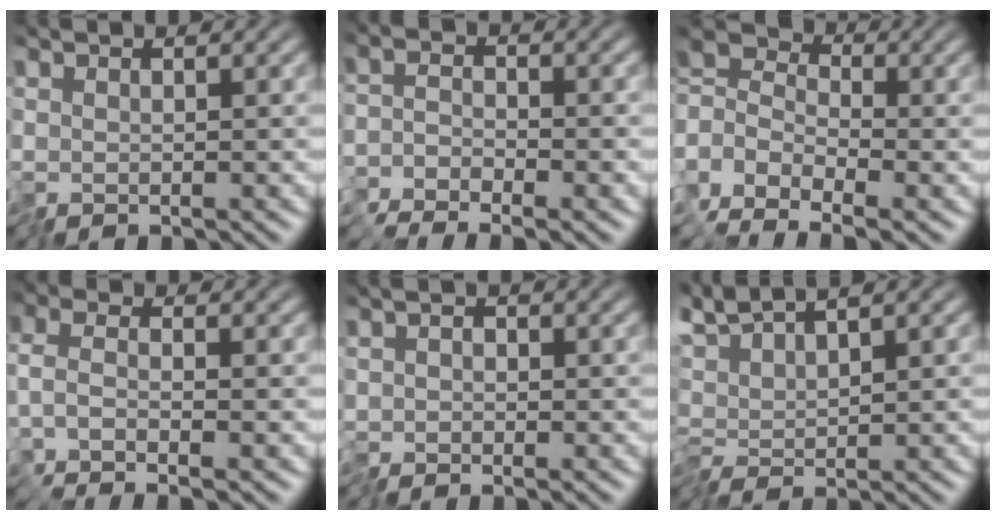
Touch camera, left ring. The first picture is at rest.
{"total": 1.6, "force": [-1.5, 0.0, -0.3], "torque": [0.008, 0.005, -0.038]}
{"total": 3.8, "force": [-3.2, 1.7, 1.2], "torque": [-0.027, 0.007, -0.085]}
{"total": 1.4, "force": [-1.0, 0.1, 1.0], "torque": [-0.027, 0.001, -0.028]}
{"total": 1.5, "force": [-0.5, 1.2, 0.9], "torque": [-0.020, -0.001, -0.016]}
{"total": 2.9, "force": [2.3, 0.1, 1.8], "torque": [-0.049, 0.012, 0.040]}